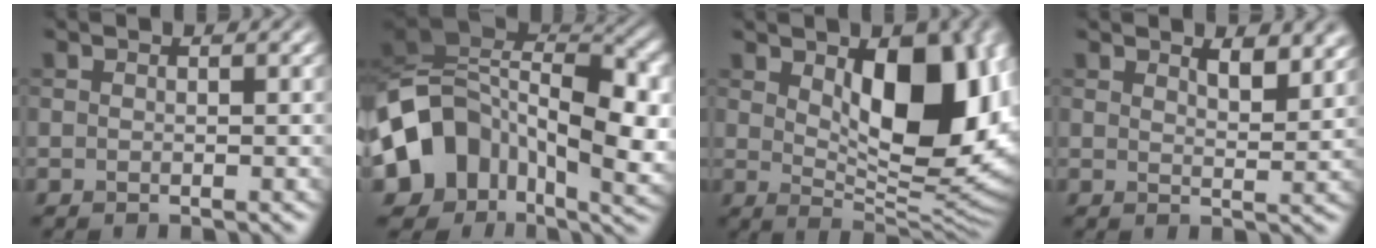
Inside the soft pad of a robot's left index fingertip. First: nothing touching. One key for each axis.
{"total": 13.1, "fx": -1.8, "fy": 9.4, "fz": 8.9, "tx": -0.160, "ty": 0.000, "tz": -0.037}
{"total": 12.9, "fx": 2.5, "fy": 6.1, "fz": 11.0, "tx": -0.139, "ty": -0.010, "tz": 0.045}
{"total": 3.2, "fx": 2.2, "fy": 1.1, "fz": 2.0, "tx": -0.034, "ty": -0.008, "tz": 0.038}